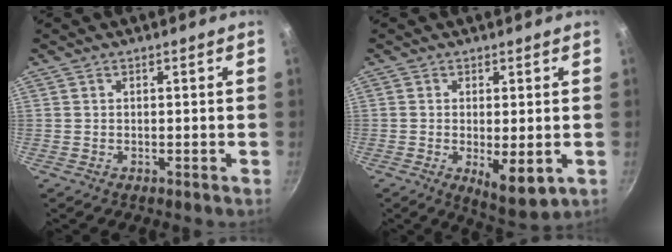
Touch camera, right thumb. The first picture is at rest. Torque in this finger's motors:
{"motor_torque": [-0.12, 0.32, -0.06, -0.12, 0.15]}